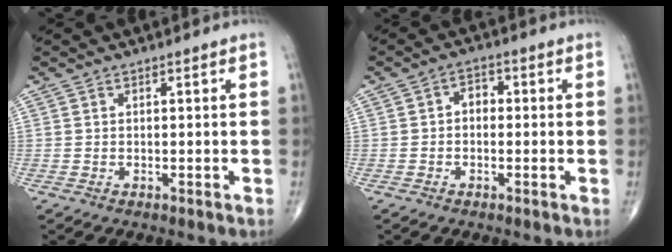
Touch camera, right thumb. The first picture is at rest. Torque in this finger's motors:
{"motor_torque": [-0.22, -0.42, -0.06, -0.09, 0.02]}